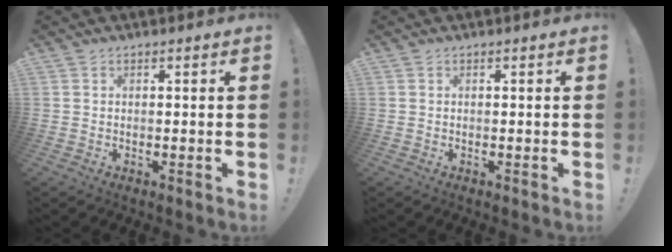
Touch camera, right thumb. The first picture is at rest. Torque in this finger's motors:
{"motor_torque": [0.00, 0.00, 0.00, 0.00, 0.00]}